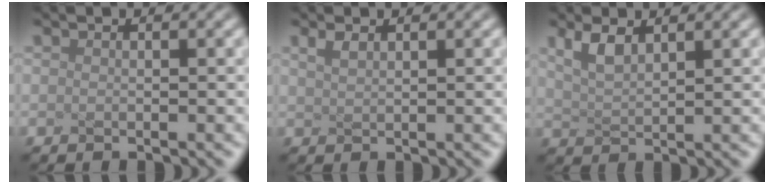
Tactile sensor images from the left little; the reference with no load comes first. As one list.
[{"total": 1.1, "force": [0.8, 0.4, 0.7], "torque": [-0.018, 0.002, 0.018]}, {"total": 2.5, "force": [1.5, 0.9, 1.8], "torque": [-0.043, 0.001, 0.032]}]